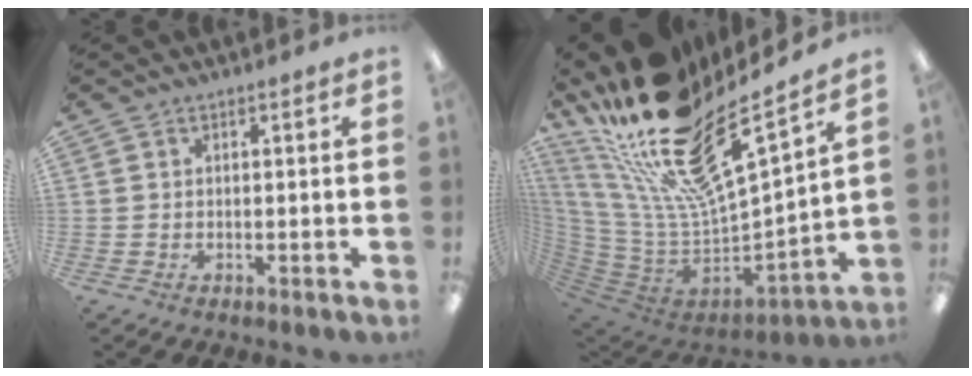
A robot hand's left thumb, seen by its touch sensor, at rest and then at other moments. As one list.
[{"total": 25.2, "force": [16.9, 7.6, 17.2], "torque": [-0.311, -0.137, 0.302]}]